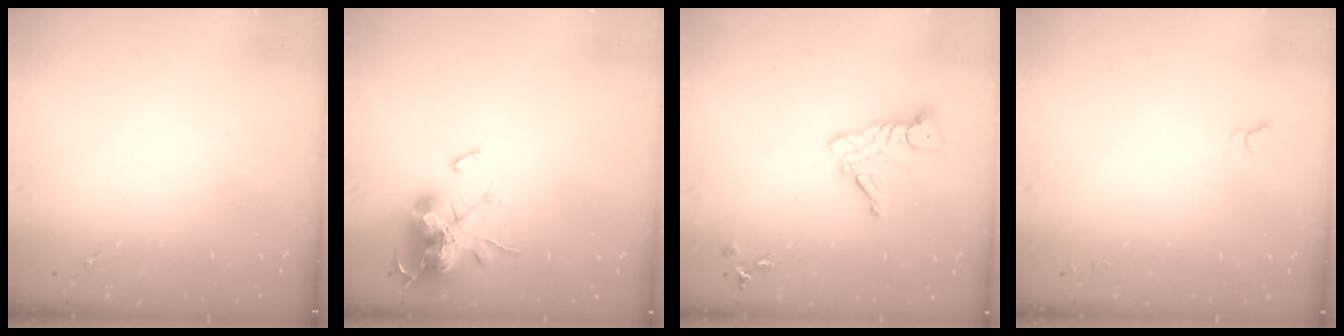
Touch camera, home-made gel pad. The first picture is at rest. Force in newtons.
{"total": 16.4, "press": 16.4, "slide": 0.1}
{"total": 11.6, "press": 11.6, "slide": 0.7}
{"total": 2.7, "press": 2.7, "slide": 0.3}